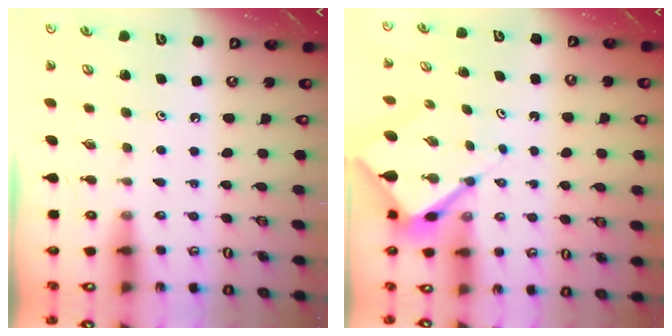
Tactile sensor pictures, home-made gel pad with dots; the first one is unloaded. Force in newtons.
{"total": 6.9, "press": 6.9, "slide": 0.5}